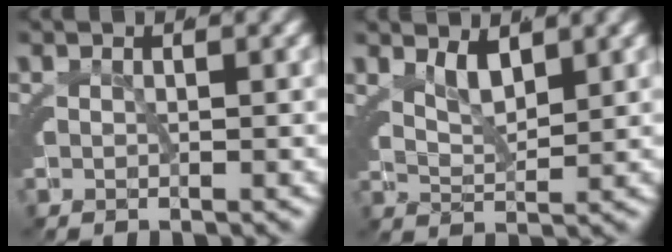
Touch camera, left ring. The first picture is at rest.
{"total": 2.6, "force": [1.9, 0.7, 1.7], "torque": [-0.033, -0.006, 0.035]}